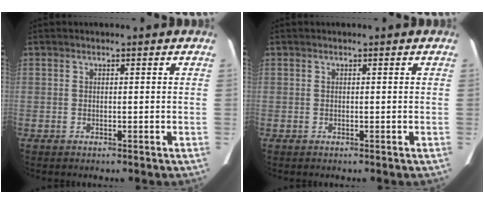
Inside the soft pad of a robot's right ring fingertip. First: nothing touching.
{"total": 0.0}